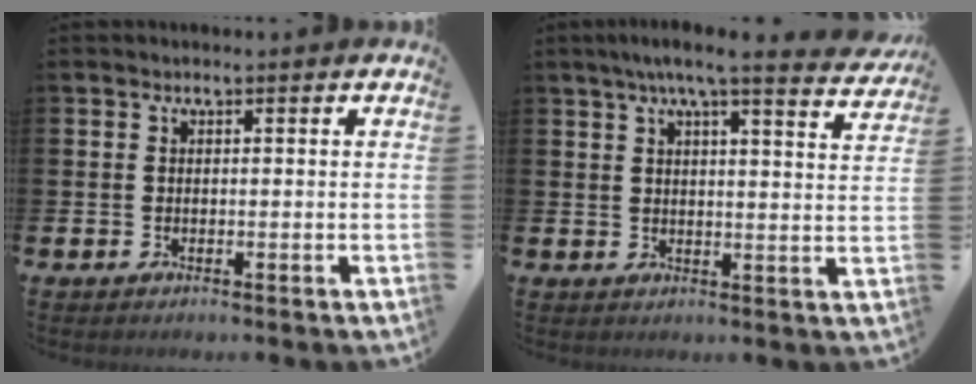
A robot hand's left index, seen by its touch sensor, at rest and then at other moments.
{"total": 6.0, "force": [5.2, 0.1, 3.0], "torque": [-0.063, -0.021, 0.087]}